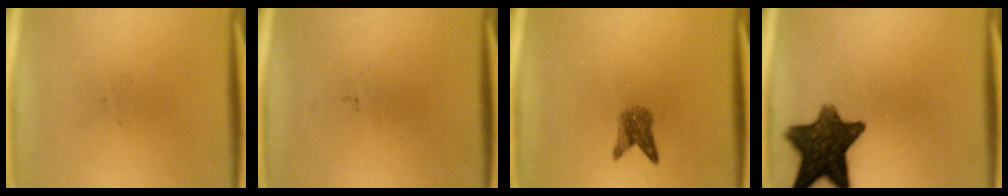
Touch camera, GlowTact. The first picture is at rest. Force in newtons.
{"total": 0.0}
{"total": 2.9}
{"total": 12.4}